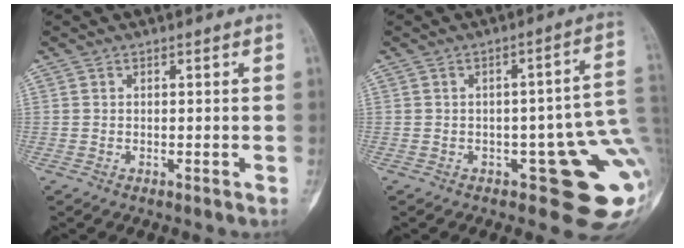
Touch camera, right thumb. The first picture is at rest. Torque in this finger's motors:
{"motor_torque": [2.35, 1.86, 1.52, -0.95, 0.41]}